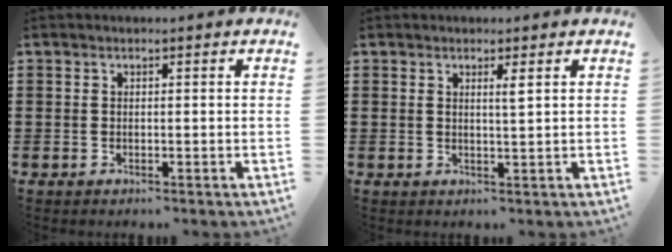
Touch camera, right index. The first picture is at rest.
{"total": 1.6, "force": [0.8, 0.0, 1.5], "torque": [-0.029, -0.001, 0.012]}